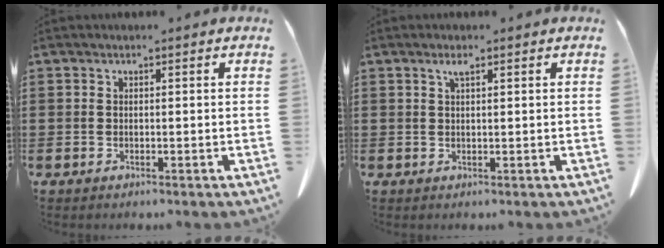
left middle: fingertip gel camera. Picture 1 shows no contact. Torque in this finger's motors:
{"motor_torque": [0.36, 0.03, 0.05, 0.06]}